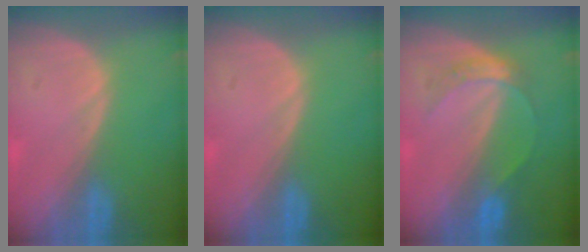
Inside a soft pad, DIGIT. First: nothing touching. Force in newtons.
{"total": 0.0}
{"total": 3.8, "press": 3.8, "slide": 0.4}